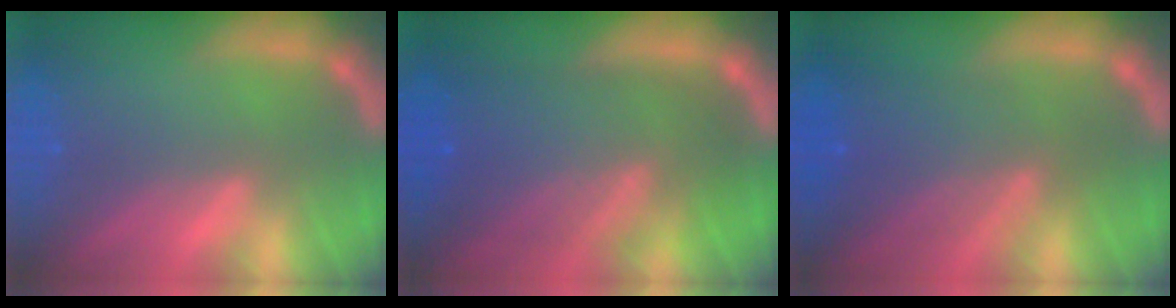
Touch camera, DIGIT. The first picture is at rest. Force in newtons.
{"total": 10.0}
{"total": 7.0}